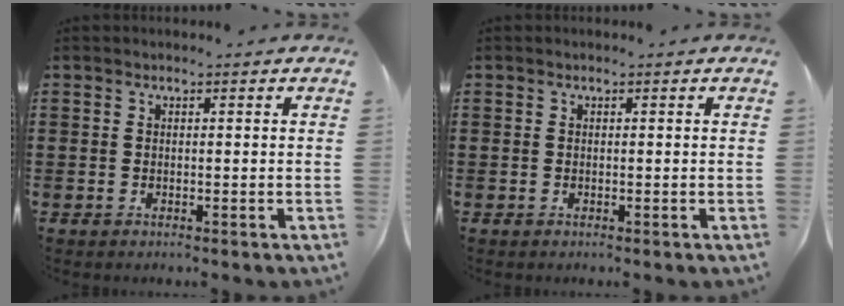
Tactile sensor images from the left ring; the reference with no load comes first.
{"total": 0.0}